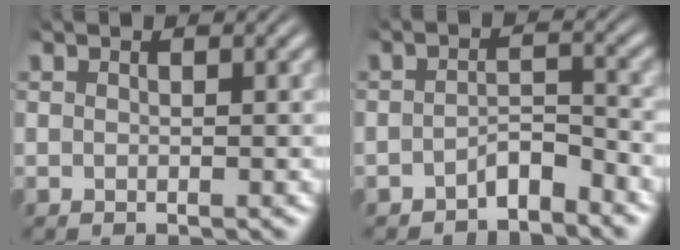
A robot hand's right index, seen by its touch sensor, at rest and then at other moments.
{"total": 2.9, "force": [-2.7, 0.6, 1.0], "torque": [-0.004, -0.007, -0.047]}